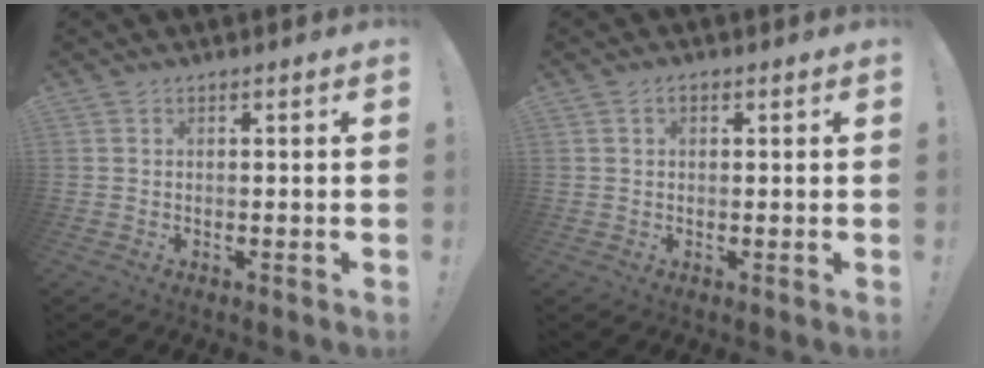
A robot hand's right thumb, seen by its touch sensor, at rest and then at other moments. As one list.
[{"total": 1.4, "force": [0.5, 1.1, 0.8], "torque": [-0.010, 0.002, 0.008]}]